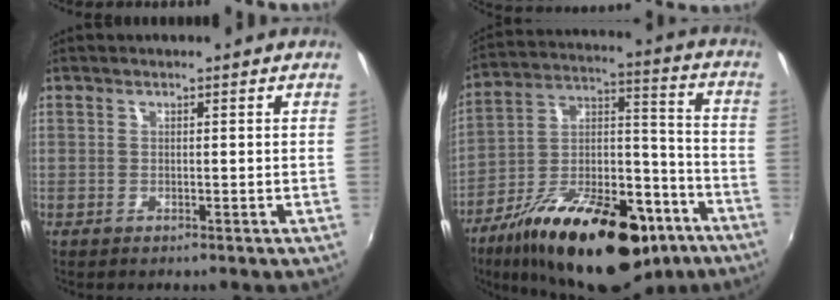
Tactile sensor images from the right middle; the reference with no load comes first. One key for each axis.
{"total": 28.4, "fx": -16.9, "fy": 12.6, "fz": 19.1, "tx": -0.308, "ty": 0.002, "tz": -0.252}